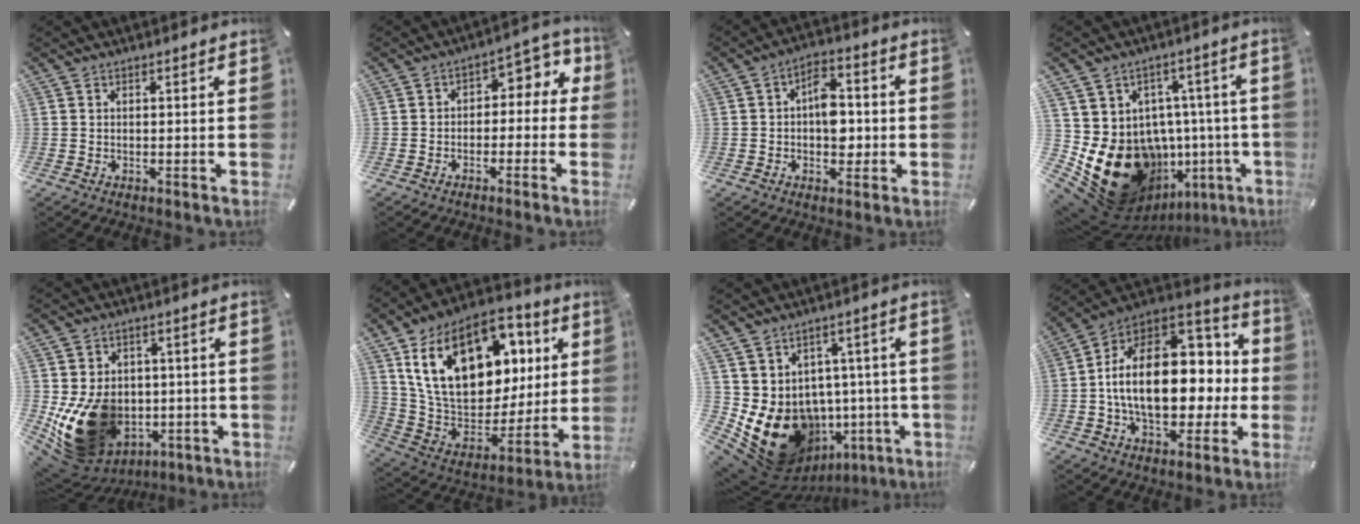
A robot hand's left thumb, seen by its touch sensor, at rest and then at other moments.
{"total": 5.6, "force": [-0.7, 4.5, 3.3], "torque": [-0.039, 0.008, -0.022]}
{"total": 7.9, "force": [-0.5, 5.5, 5.7], "torque": [-0.063, 0.003, -0.013]}
{"total": 22.2, "force": [-6.8, 15.1, 14.9], "torque": [-0.256, 0.006, -0.078]}
{"total": 15.9, "force": [-1.7, 13.0, 9.0], "torque": [-0.176, -0.008, -0.016]}
{"total": 24.1, "force": [10.0, 16.0, 15.0], "torque": [-0.270, -0.046, 0.180]}
{"total": 17.7, "force": [-5.1, 13.1, 10.7], "torque": [-0.191, 0.005, -0.066]}
{"total": 24.5, "force": [0.3, 15.7, 18.8], "torque": [-0.320, -0.002, 0.015]}